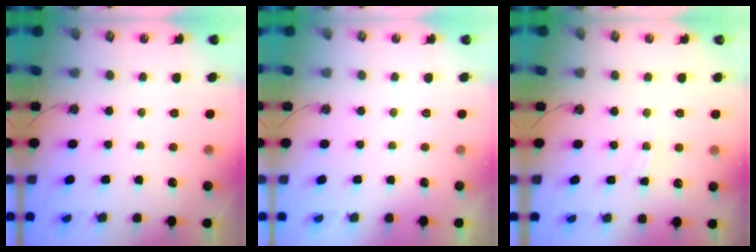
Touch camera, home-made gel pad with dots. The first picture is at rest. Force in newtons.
{"total": 0.0}
{"total": 3.8, "press": 3.8, "slide": 0.6}